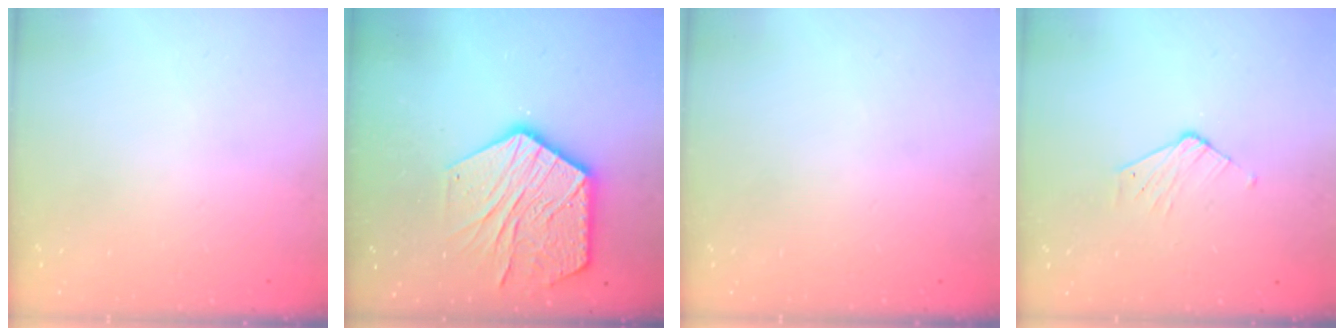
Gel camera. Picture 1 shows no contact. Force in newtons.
{"total": 17.1, "press": 17.1, "slide": 1.3}
{"total": 0.0}
{"total": 3.7, "press": 3.7, "slide": 0.3}